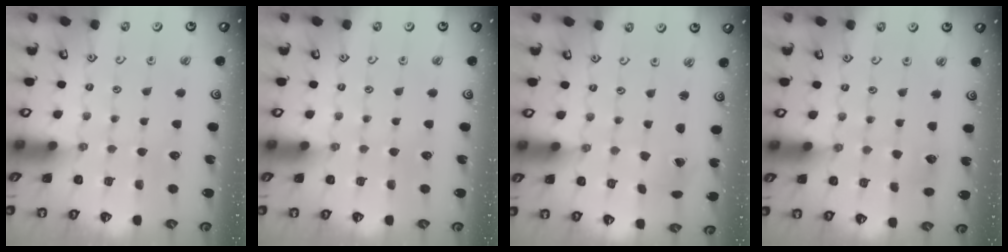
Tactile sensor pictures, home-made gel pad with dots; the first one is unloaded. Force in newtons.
{"total": 0.0}
{"total": 1.2, "press": 1.2, "slide": 0.1}
{"total": 4.6, "press": 4.5, "slide": 0.5}